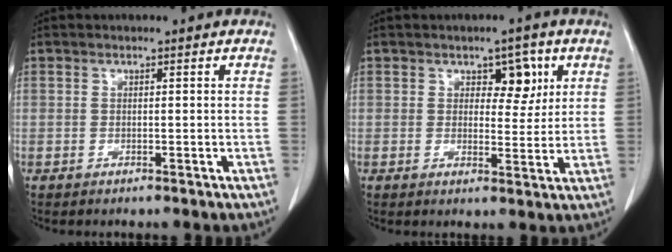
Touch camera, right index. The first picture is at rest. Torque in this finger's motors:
{"motor_torque": [0.10, 0.07, 0.07, 0.00]}